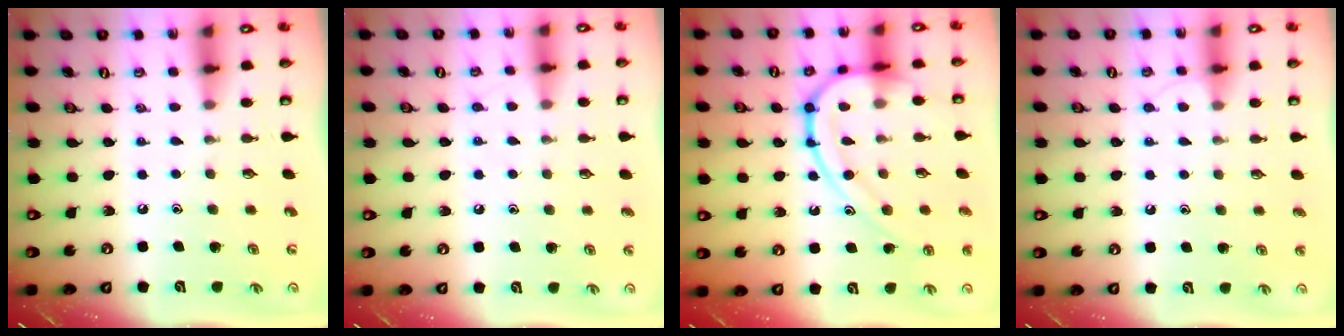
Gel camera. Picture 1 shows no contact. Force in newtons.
{"total": 5.4, "press": 5.4, "slide": 0.7}
{"total": 15.2, "press": 15.2, "slide": 0.8}
{"total": 5.5, "press": 5.5, "slide": 0.7}